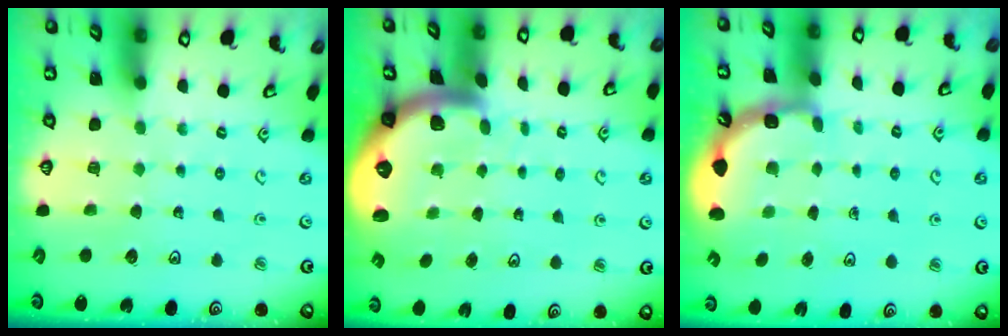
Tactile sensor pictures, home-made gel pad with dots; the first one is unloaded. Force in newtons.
{"total": 2.8, "press": 2.7, "slide": 0.6}
{"total": 2.7, "press": 2.7, "slide": 0.6}